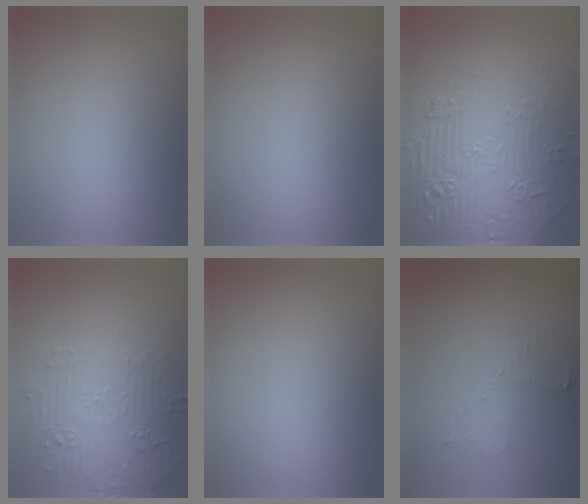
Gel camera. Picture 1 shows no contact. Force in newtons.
{"total": 0.0}
{"total": 8.8, "press": 6.1, "slide": 6.4}
{"total": 4.9, "press": 3.6, "slide": 3.4}
{"total": 0.0}
{"total": 2.2, "press": 2.2, "slide": 0.5}